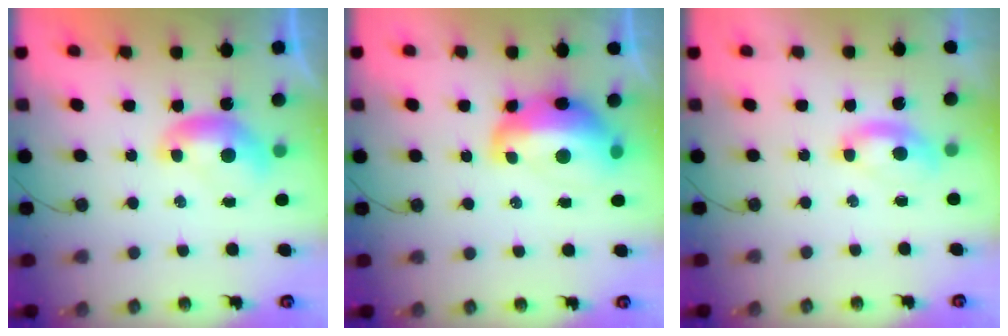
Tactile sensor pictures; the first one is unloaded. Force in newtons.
{"total": 8.3, "press": 8.2, "slide": 1.3}
{"total": 1.5, "press": 1.4, "slide": 0.6}